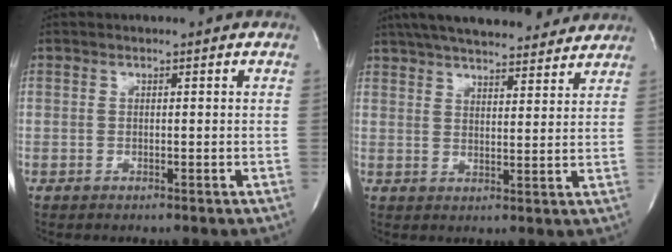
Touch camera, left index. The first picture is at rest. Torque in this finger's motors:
{"motor_torque": [1.11, -1.03, 0.70, 0.15]}